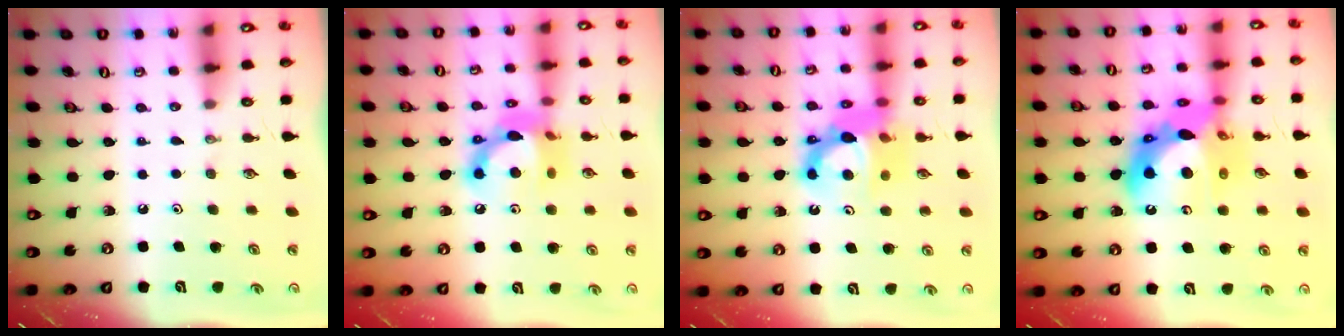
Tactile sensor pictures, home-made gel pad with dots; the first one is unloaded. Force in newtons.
{"total": 13.4, "press": 13.4, "slide": 1.0}
{"total": 13.3, "press": 13.2, "slide": 1.6}
{"total": 20.0, "press": 19.8, "slide": 2.8}